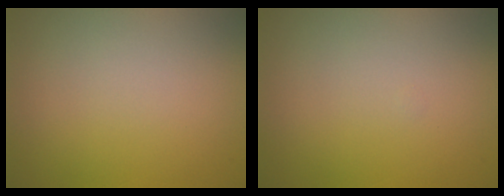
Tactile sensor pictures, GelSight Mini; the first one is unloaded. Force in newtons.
{"total": 0.0}